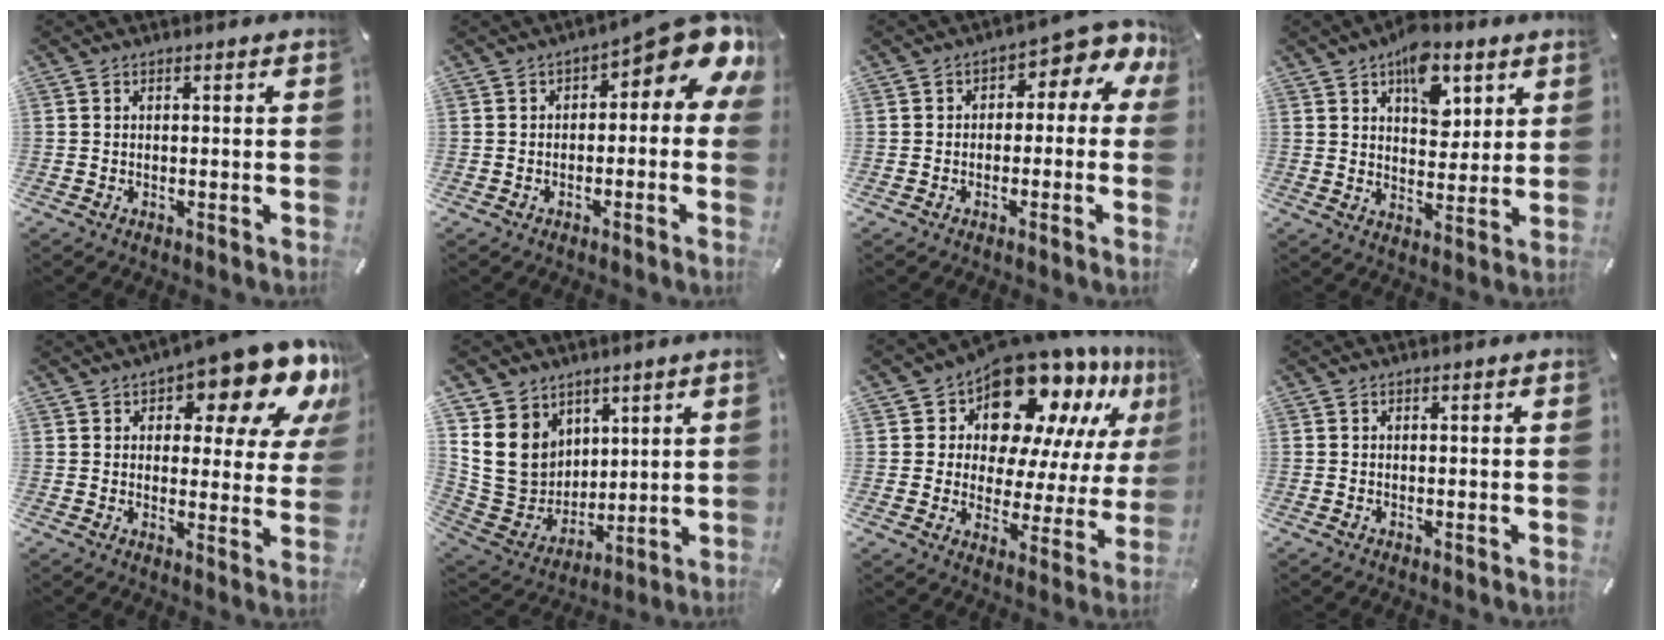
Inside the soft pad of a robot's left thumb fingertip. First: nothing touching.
{"total": 9.5, "force": [4.0, 3.7, 7.8], "torque": [-0.102, -0.039, 0.067]}
{"total": 5.2, "force": [0.4, 3.7, 3.6], "torque": [-0.037, -0.013, 0.000]}
{"total": 11.1, "force": [5.8, 6.9, 6.5], "torque": [-0.078, -0.021, 0.098]}
{"total": 15.2, "force": [10.2, 5.9, 9.6], "torque": [-0.123, -0.076, 0.166]}
{"total": 13.9, "force": [4.6, 12.1, 5.1], "torque": [-0.116, -0.031, 0.097]}
{"total": 16.1, "force": [12.9, 7.4, 6.0], "torque": [-0.101, -0.111, 0.221]}
{"total": 0.0}